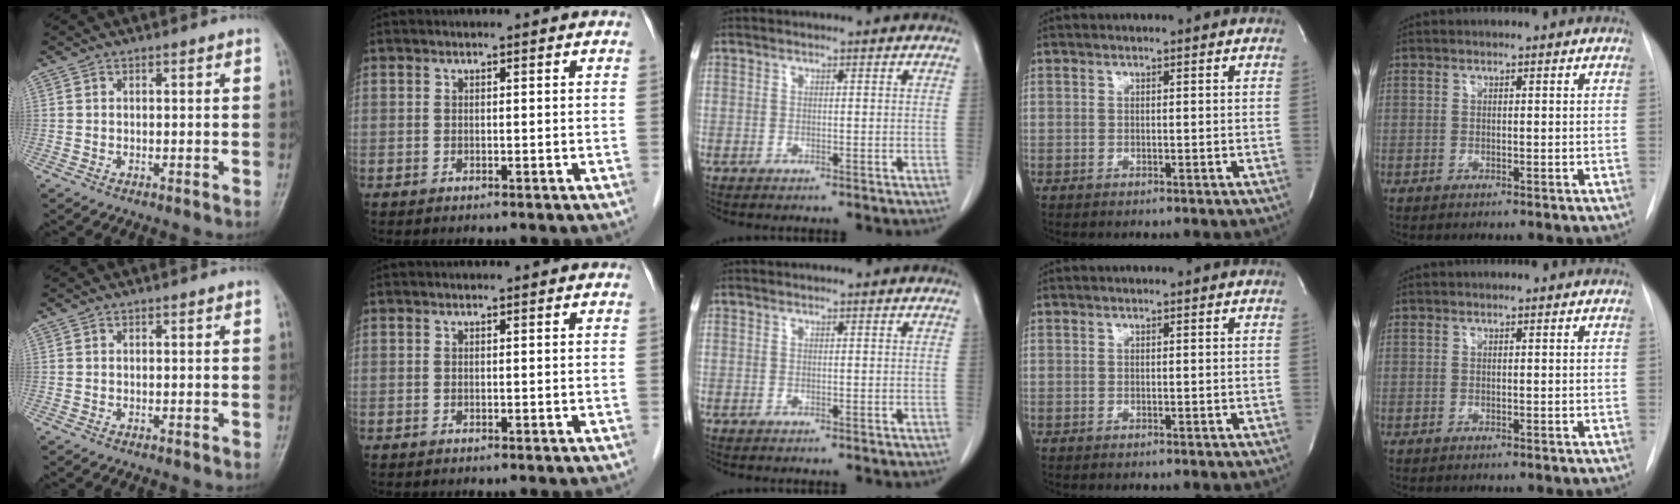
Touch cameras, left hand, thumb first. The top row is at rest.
{}